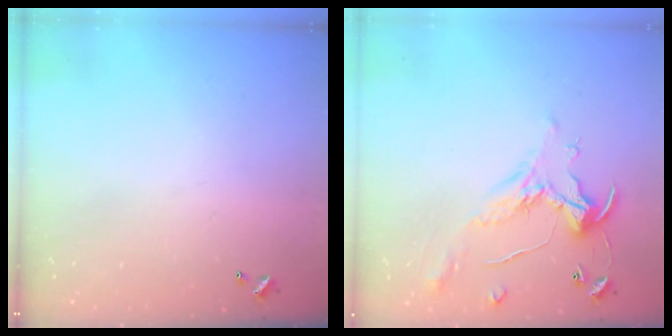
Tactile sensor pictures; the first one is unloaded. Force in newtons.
{"total": 1.1, "press": 0.8, "slide": 0.9}